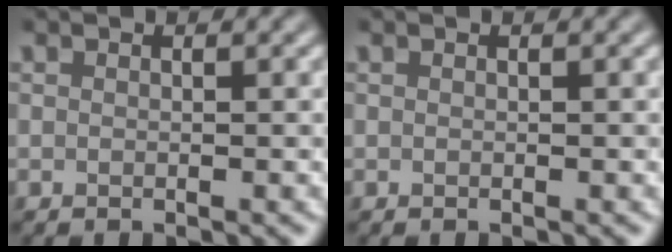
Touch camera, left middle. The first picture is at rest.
{"total": 0.0}